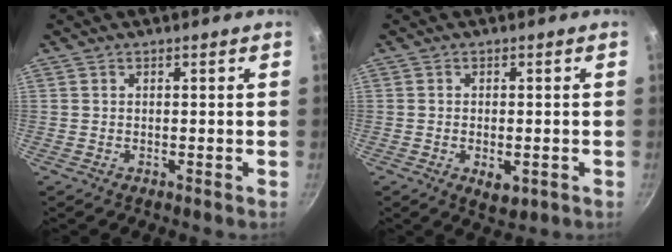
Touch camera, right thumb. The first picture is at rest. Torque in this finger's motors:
{"motor_torque": [-0.08, 0.00, 0.09, 0.59, -0.03]}